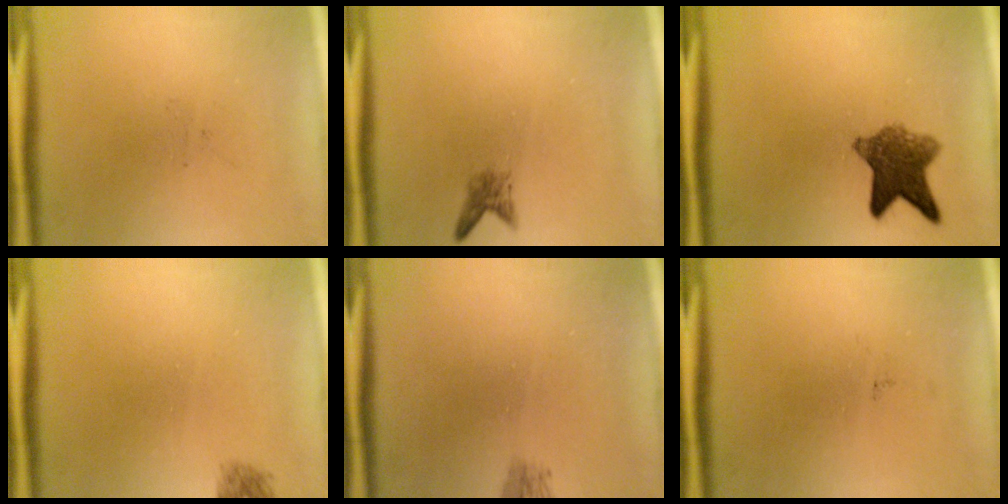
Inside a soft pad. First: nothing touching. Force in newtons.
{"total": 1.6}
{"total": 7.8}
{"total": 1.1}
{"total": 1.1}
{"total": 0.0}